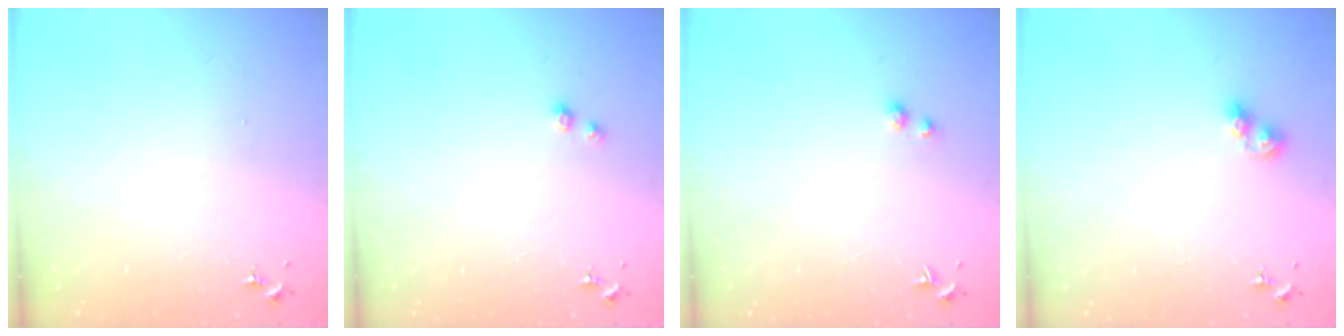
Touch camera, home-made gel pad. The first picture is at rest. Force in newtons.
{"total": 3.9, "press": 3.9, "slide": 0.6}
{"total": 3.1, "press": 3.0, "slide": 0.4}
{"total": 5.9, "press": 5.9, "slide": 0.2}